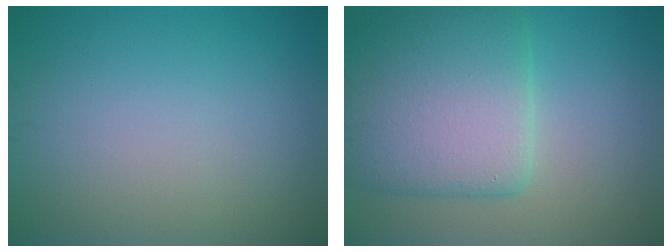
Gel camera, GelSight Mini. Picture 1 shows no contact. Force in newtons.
{"total": 8.1, "press": 8.1, "slide": 0.4}